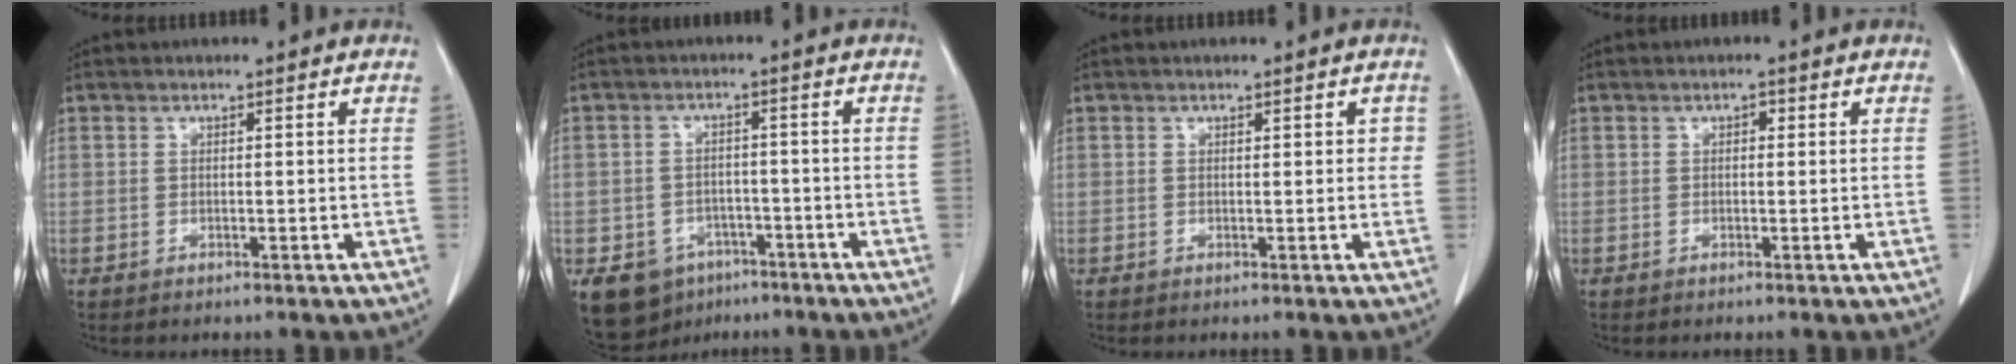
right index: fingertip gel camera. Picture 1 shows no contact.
{"total": 8.7, "force": [-5.1, 6.6, 2.6], "torque": [-0.049, 0.008, -0.067]}
{"total": 1.6, "force": [0.4, 0.9, 1.2], "torque": [-0.010, 0.009, 0.005]}
{"total": 0.8, "force": [0.2, 0.5, 0.6], "torque": [-0.006, 0.005, 0.001]}